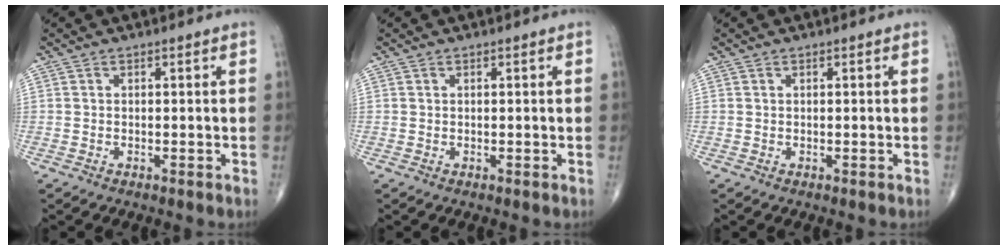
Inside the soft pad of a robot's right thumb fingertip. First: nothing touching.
{"total": 0.0}
{"total": 0.0}